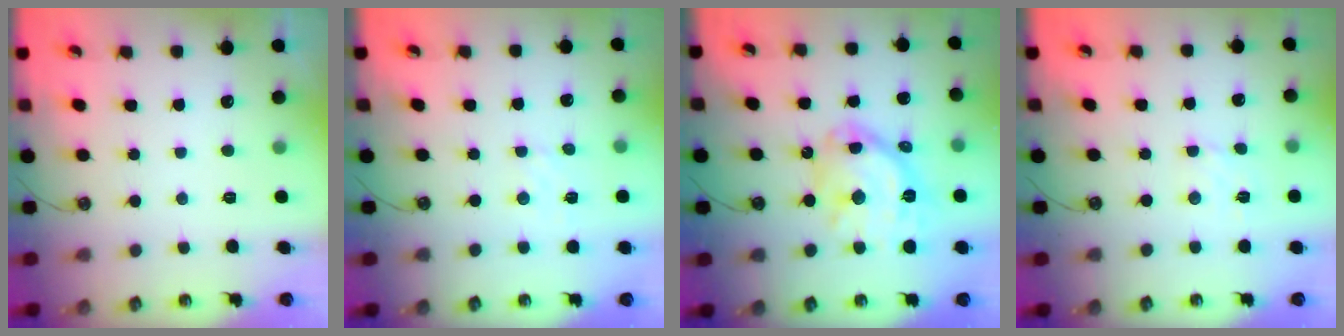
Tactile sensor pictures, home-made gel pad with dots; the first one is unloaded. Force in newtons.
{"total": 2.6, "press": 2.6, "slide": 0.4}
{"total": 17.6, "press": 17.5, "slide": 1.7}
{"total": 2.9, "press": 2.8, "slide": 0.7}